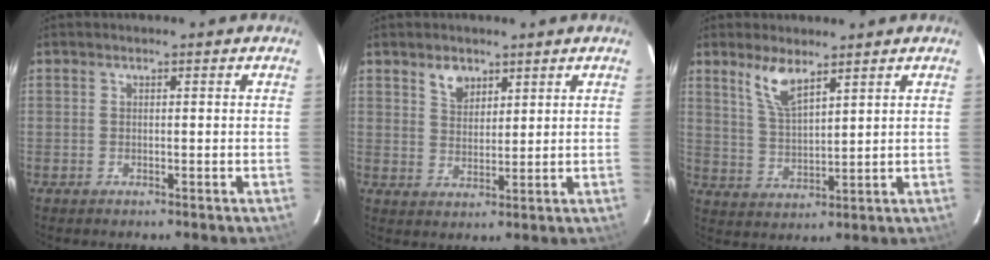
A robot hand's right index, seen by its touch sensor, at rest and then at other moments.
{"total": 4.2, "force": [2.8, 2.5, 1.9], "torque": [-0.027, 0.006, 0.053]}
{"total": 6.5, "force": [4.5, 1.8, 4.3], "torque": [-0.085, -0.001, 0.096]}